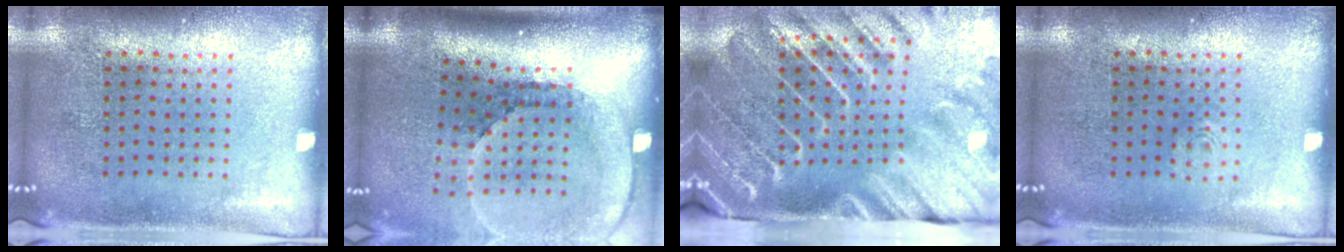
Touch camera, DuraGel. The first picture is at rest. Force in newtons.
{"total": 2.7, "press": 1.8, "slide": 1.9}
{"total": 4.5, "press": 3.4, "slide": 2.8}
{"total": 0.6, "press": 0.6, "slide": 0.1}